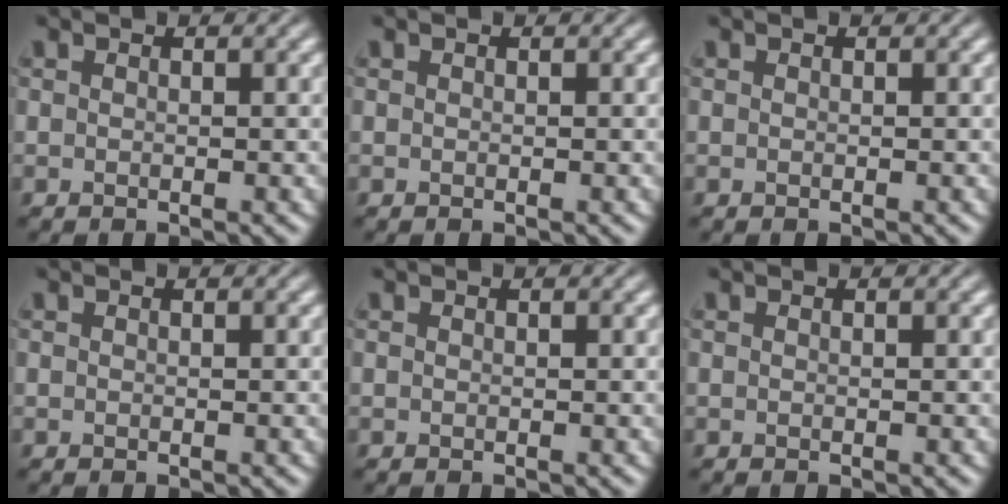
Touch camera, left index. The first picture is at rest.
{"total": 0.0}
{"total": 0.0}
{"total": 0.0}
{"total": 0.0}
{"total": 0.0}